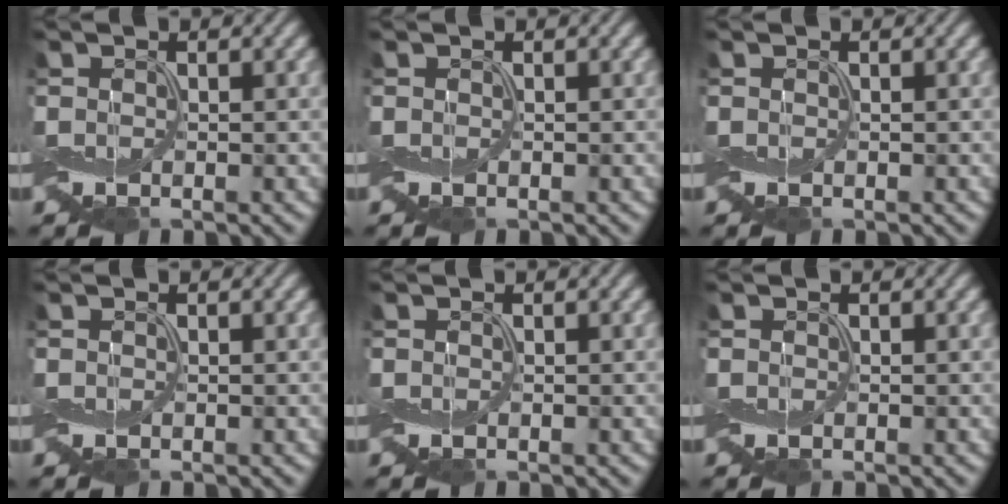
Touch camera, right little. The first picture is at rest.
{"total": 0.0}
{"total": 0.0}
{"total": 0.0}
{"total": 0.0}
{"total": 0.0}